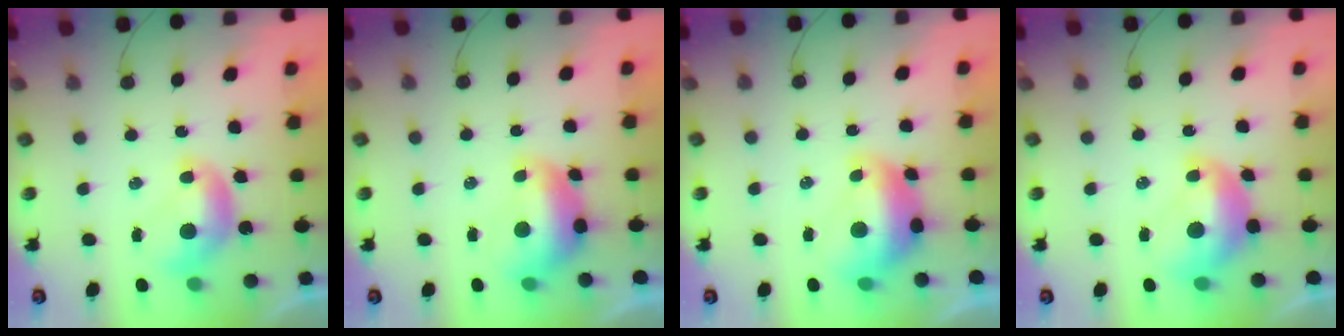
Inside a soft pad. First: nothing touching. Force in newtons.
{"total": 1.2, "press": 1.1, "slide": 0.5}
{"total": 2.7, "press": 2.6, "slide": 0.7}
{"total": 2.3, "press": 2.2, "slide": 0.7}